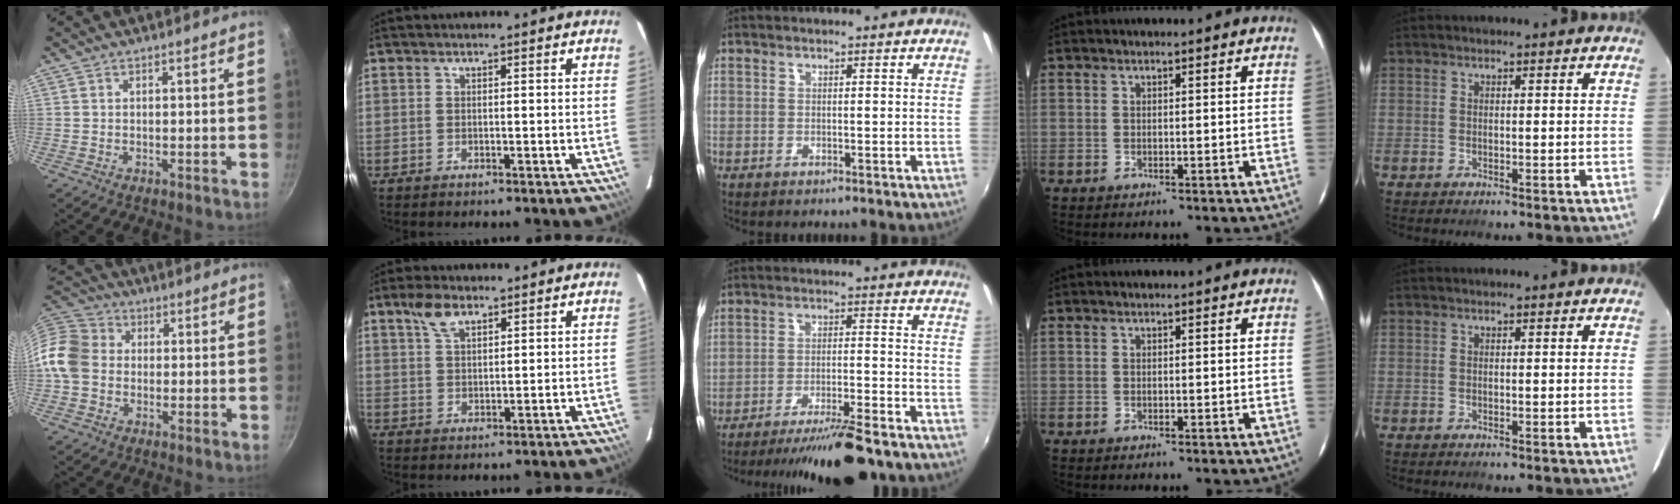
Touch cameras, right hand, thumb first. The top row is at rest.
{"thumb": {"total": 10.7, "force": [-0.8, 9.0, 5.7], "torque": [-0.083, 0.021, -0.037]}, "index": {"total": 4.8, "force": [3.1, 2.1, 3.0], "torque": [-0.055, 0.009, 0.061]}, "middle": {"total": 15.2, "force": [-13.1, 1.9, 7.6], "torque": [-0.142, -0.014, -0.196]}}